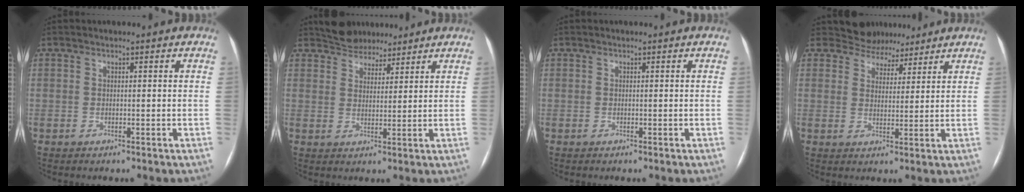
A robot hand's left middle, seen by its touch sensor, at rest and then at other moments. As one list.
[{"total": 5.6, "force": [5.0, 2.5, 0.7], "torque": [-0.011, 0.014, 0.086]}, {"total": 0.0}, {"total": 5.8, "force": [5.2, 2.6, -0.4], "torque": [0.007, 0.007, 0.074]}]